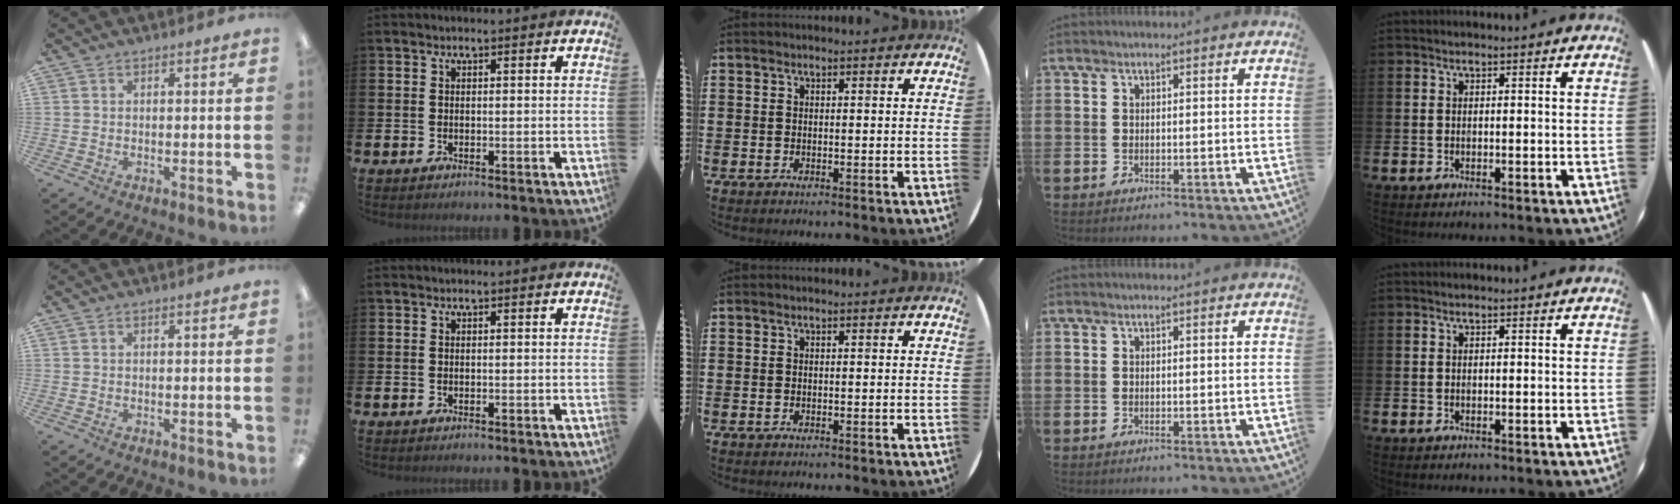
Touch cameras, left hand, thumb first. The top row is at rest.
{}